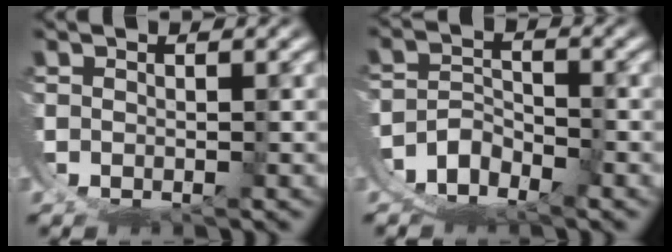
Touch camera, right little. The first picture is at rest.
{"total": 7.5, "force": [-4.1, 5.6, 2.9], "torque": [-0.069, -0.023, -0.074]}